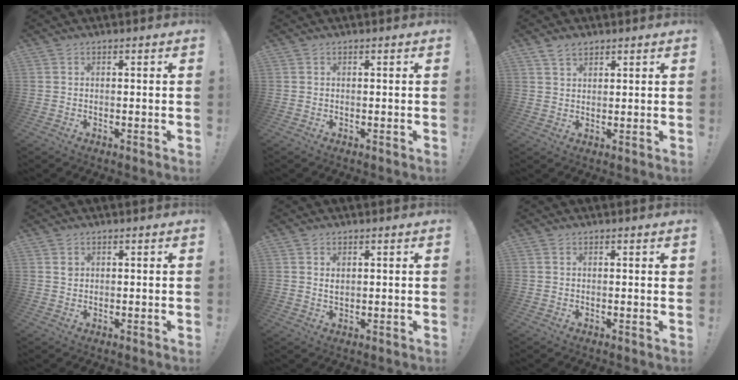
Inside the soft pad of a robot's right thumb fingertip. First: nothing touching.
{"total": 0.0}
{"total": 3.6, "force": [2.7, 1.9, 1.4], "torque": [-0.025, -0.011, 0.050]}
{"total": 1.0, "force": [0.5, 0.8, 0.4], "torque": [0.007, -0.005, 0.007]}
{"total": 1.8, "force": [0.8, 1.1, 1.1], "torque": [-0.011, -0.004, 0.012]}
{"total": 0.7, "force": [0.5, 0.3, 0.4], "torque": [-0.007, 0.001, 0.009]}